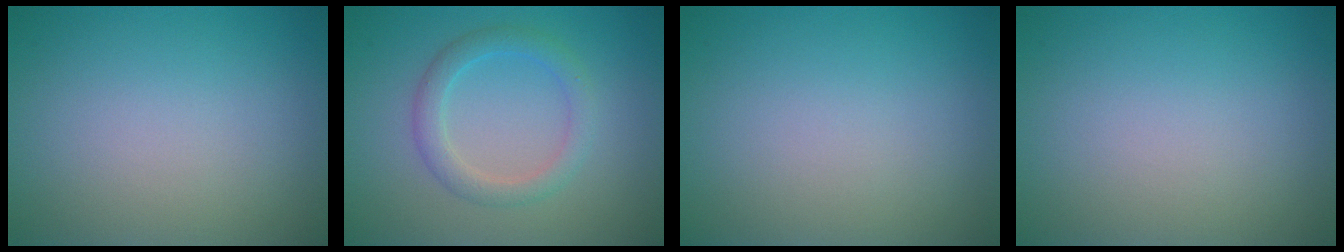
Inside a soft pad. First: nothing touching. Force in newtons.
{"total": 2.7, "press": 2.6, "slide": 0.1}
{"total": 0.0}
{"total": 0.0}